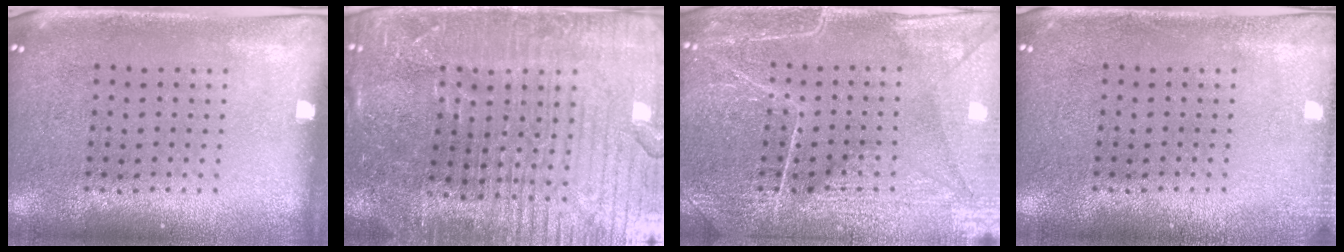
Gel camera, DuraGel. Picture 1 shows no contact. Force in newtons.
{"total": 5.7, "press": 5.1, "slide": 2.6}
{"total": 4.0, "press": 4.0, "slide": 0.3}
{"total": 1.1, "press": 1.1, "slide": 0.3}